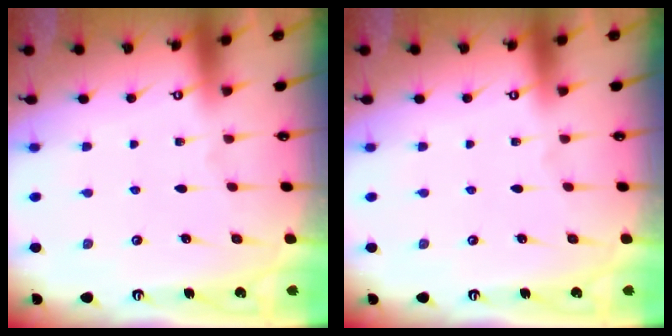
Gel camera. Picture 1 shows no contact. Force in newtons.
{"total": 0.0}